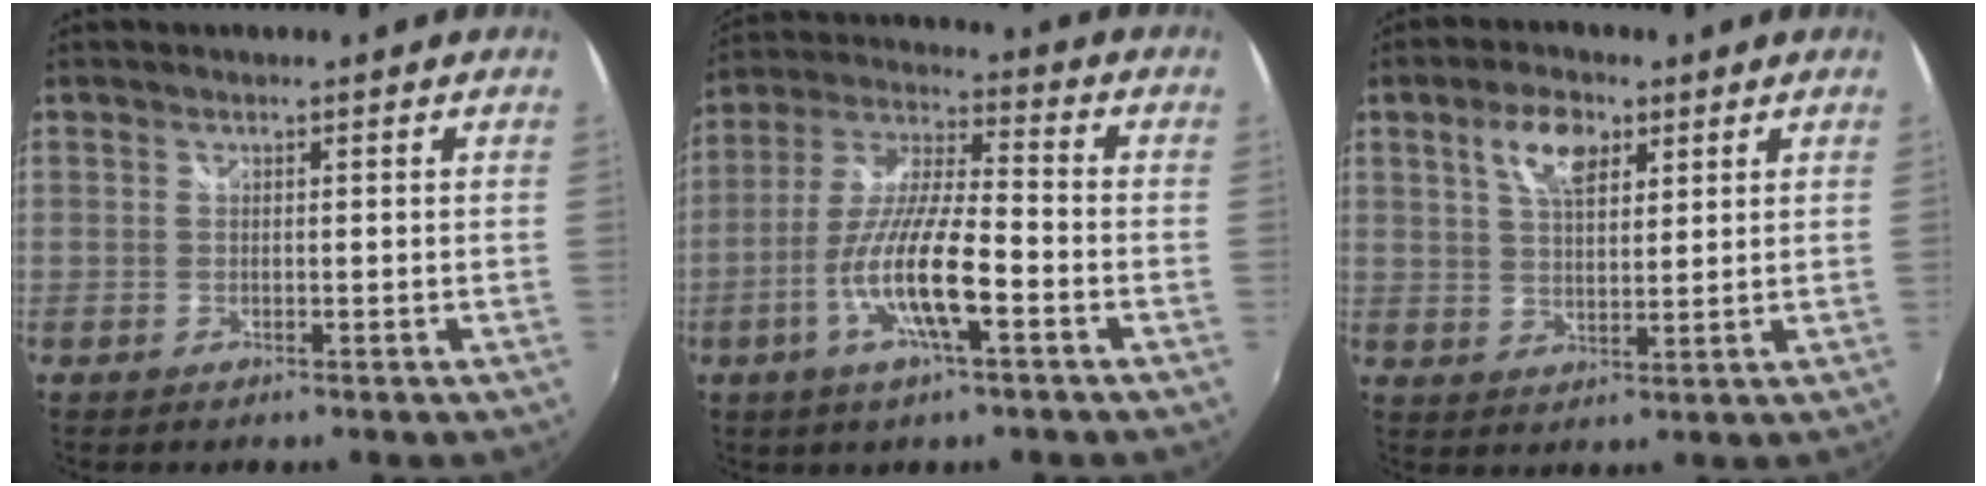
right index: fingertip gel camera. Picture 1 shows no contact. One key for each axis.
{"total": 13.4, "fx": -5.3, "fy": 2.4, "fz": 12.1, "tx": -0.245, "ty": -0.007, "tz": -0.102}
{"total": 7.2, "fx": 3.6, "fy": 3.5, "fz": 5.2, "tx": -0.091, "ty": 0.016, "tz": 0.065}